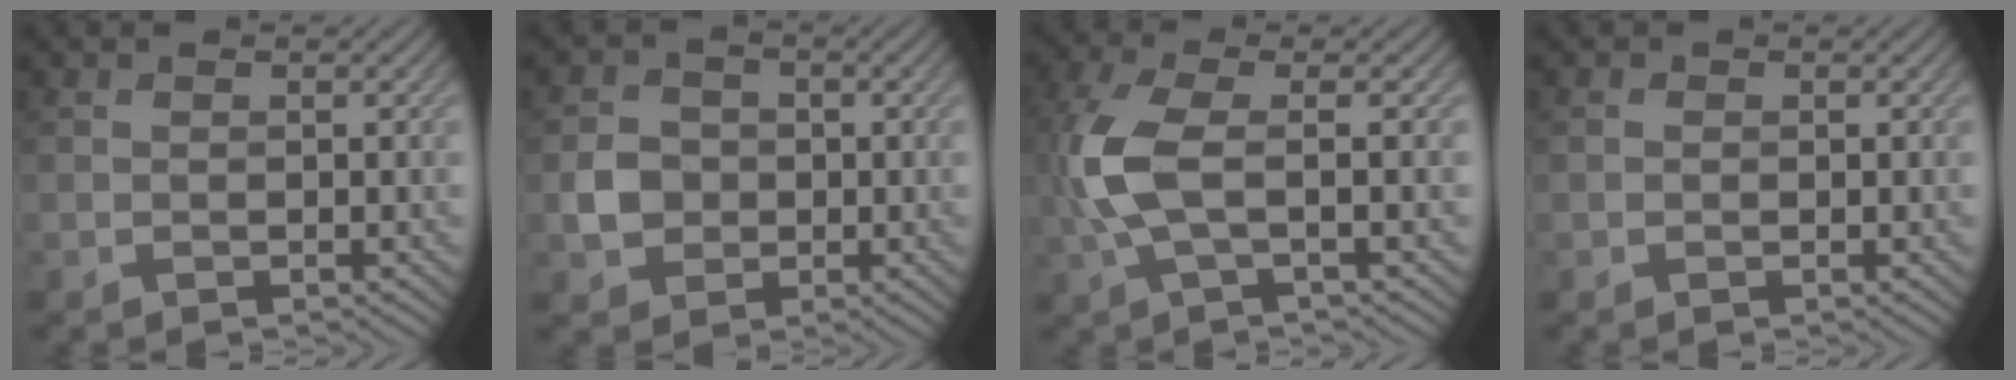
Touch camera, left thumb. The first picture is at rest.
{"total": 3.9, "force": [-0.5, 3.5, 1.5], "torque": [-0.032, 0.000, -0.016]}
{"total": 6.8, "force": [0.0, 2.2, 6.4], "torque": [-0.165, 0.004, -0.004]}
{"total": 0.5, "force": [0.0, 0.5, 0.1], "torque": [0.001, -0.004, -0.002]}